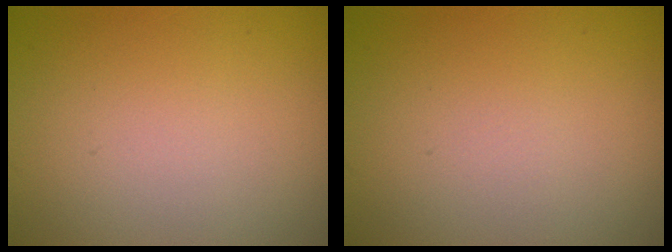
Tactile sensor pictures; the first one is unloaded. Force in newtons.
{"total": 0.0}